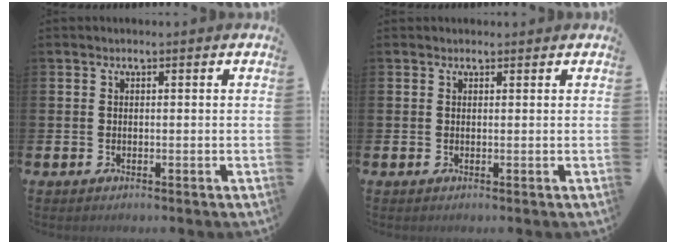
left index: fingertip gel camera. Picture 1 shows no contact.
{"total": 0.7, "force": [0.6, 0.3, 0.0], "torque": [0.007, -0.001, 0.009]}